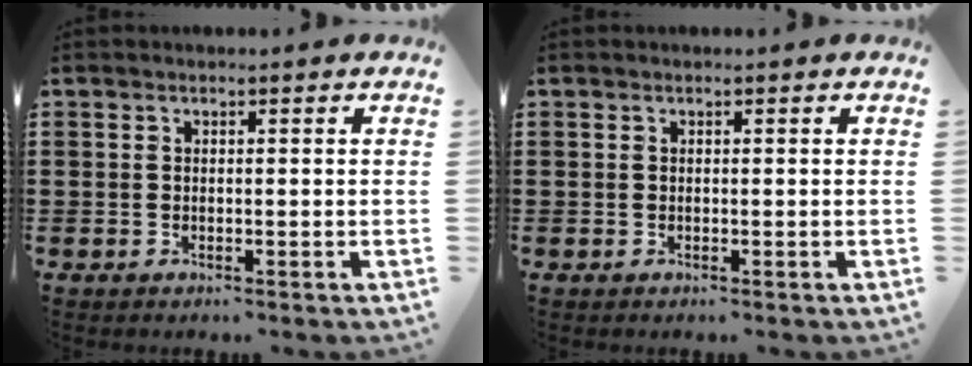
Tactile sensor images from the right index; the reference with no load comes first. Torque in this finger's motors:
{"motor_torque": [0.43, 0.64, 0.01, 0.02]}